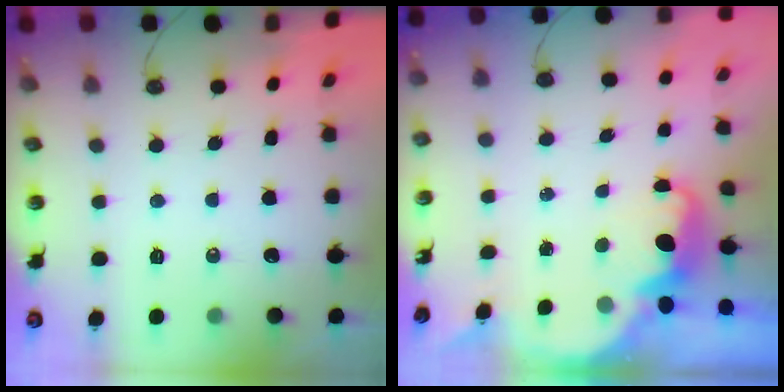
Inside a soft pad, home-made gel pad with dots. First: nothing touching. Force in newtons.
{"total": 2.6, "press": 2.6, "slide": 0.6}